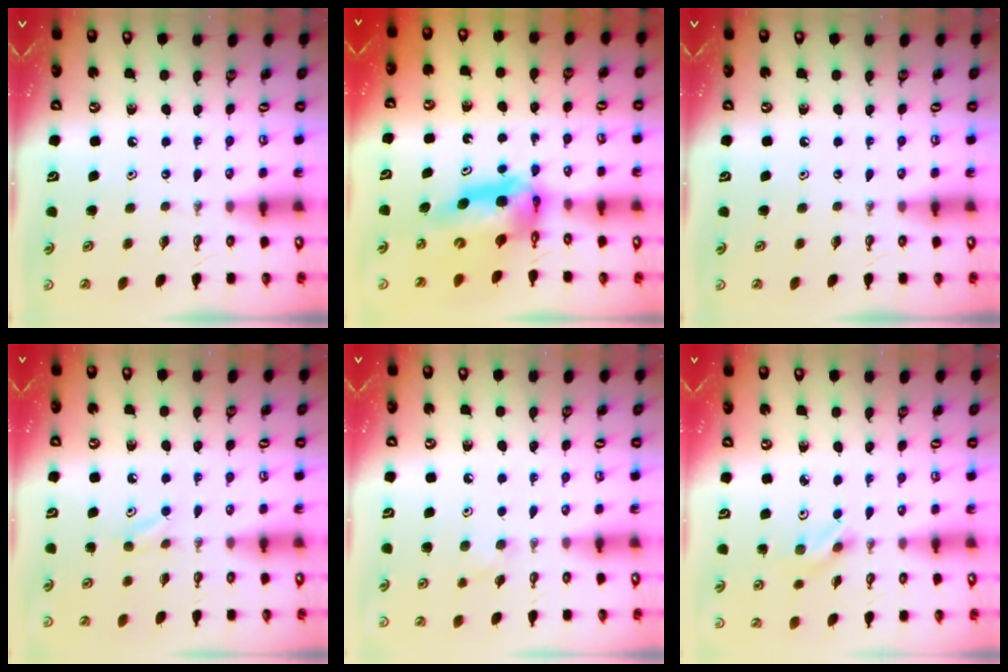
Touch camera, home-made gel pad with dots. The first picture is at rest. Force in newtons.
{"total": 10.8, "press": 10.8, "slide": 1.1}
{"total": 0.0}
{"total": 3.8, "press": 3.7, "slide": 0.5}
{"total": 7.2, "press": 6.6, "slide": 3.0}
{"total": 2.2, "press": 2.1, "slide": 0.6}